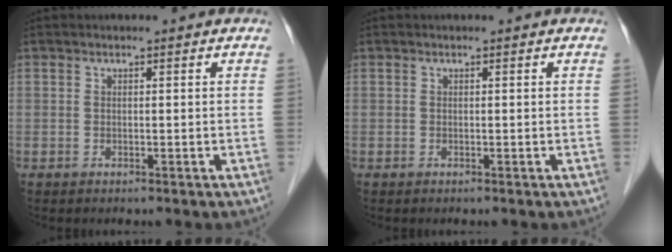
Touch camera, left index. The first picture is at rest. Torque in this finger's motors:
{"motor_torque": [-0.02, 0.02, 0.00, 0.00]}